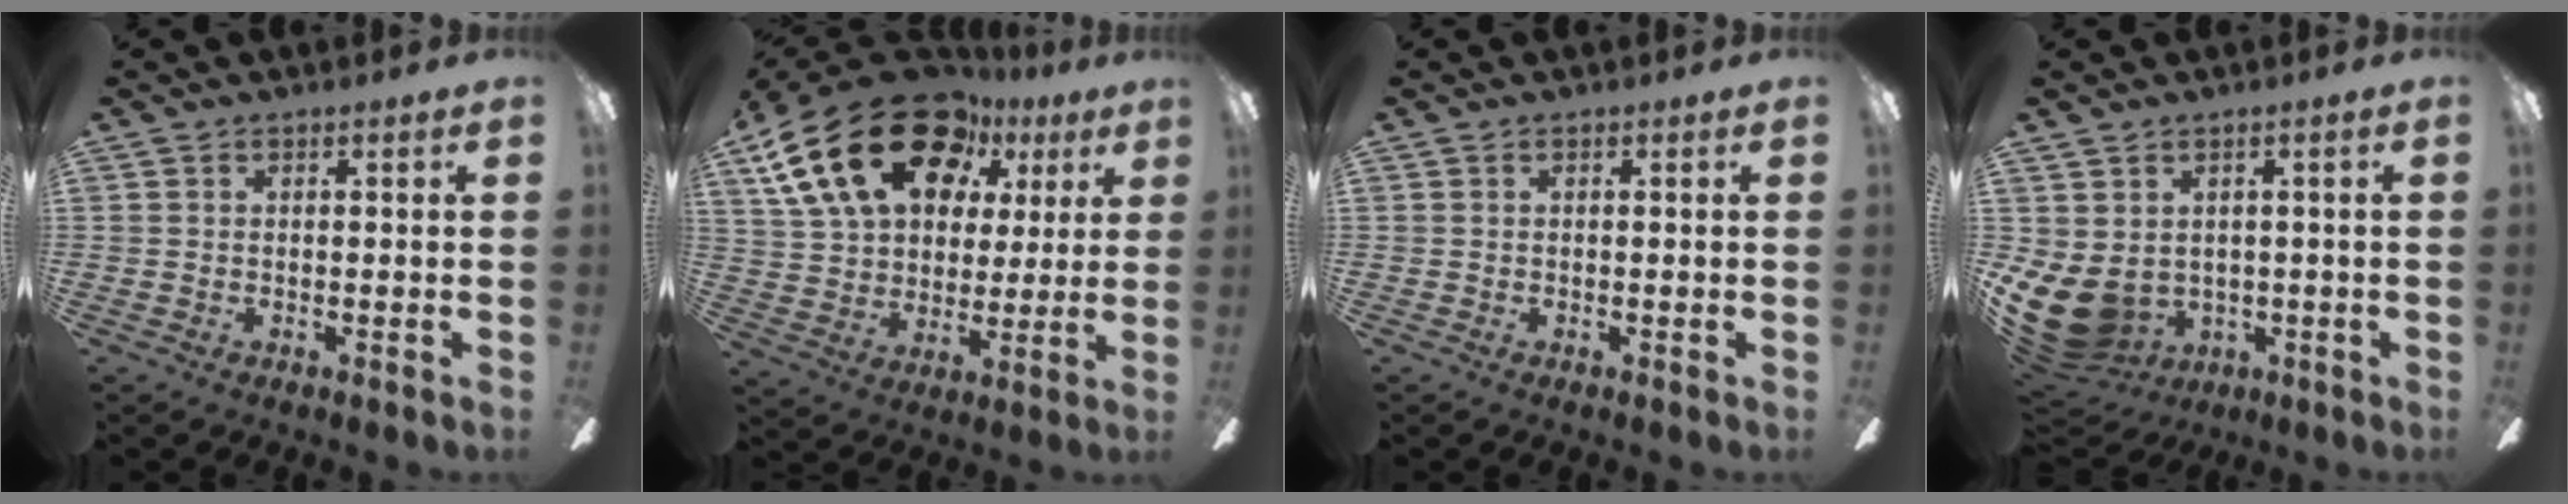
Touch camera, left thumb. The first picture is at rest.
{"total": 25.9, "force": [13.3, 15.8, 15.6], "torque": [-0.281, -0.057, 0.240]}
{"total": 0.0}
{"total": 9.1, "force": [-1.0, 7.1, 5.6], "torque": [-0.159, -0.015, -0.014]}